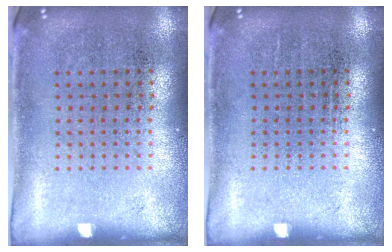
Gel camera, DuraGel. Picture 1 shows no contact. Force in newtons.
{"total": 0.0}